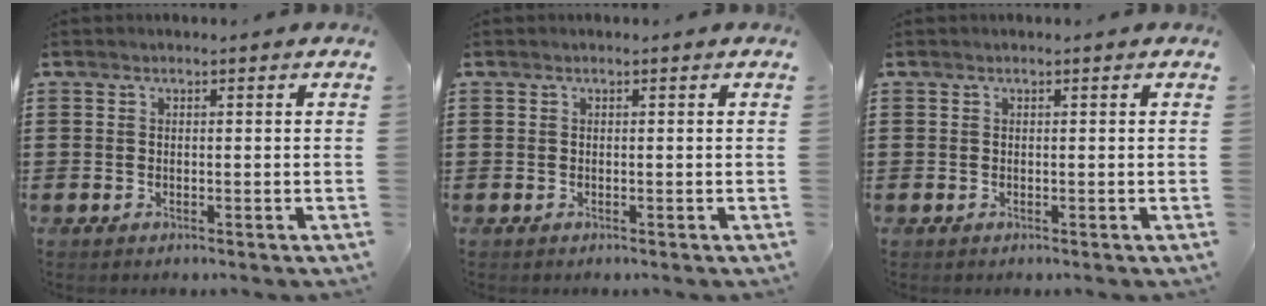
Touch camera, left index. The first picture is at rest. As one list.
[{"total": 0.0}, {"total": 0.0}]